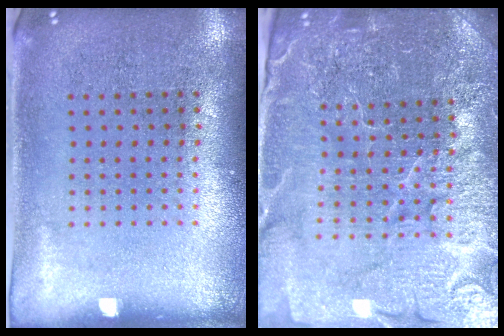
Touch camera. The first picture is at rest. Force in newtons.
{"total": 5.4, "press": 4.9, "slide": 2.1}